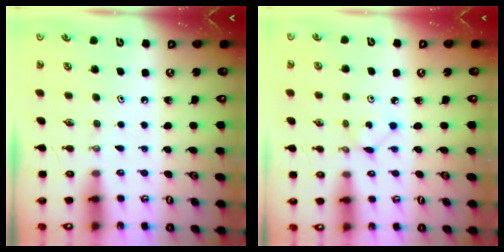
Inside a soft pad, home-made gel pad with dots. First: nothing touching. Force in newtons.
{"total": 1.3, "press": 1.2, "slide": 0.1}